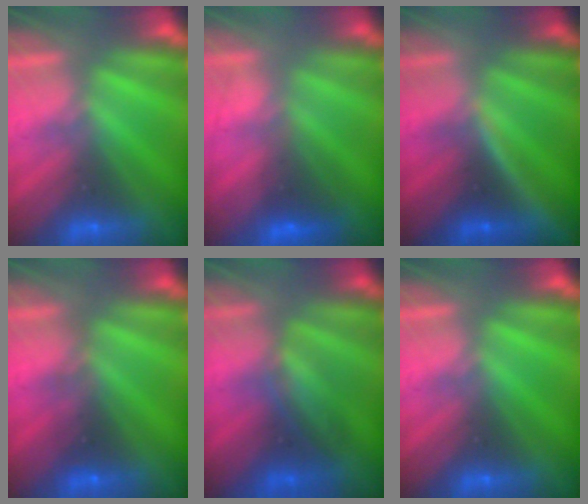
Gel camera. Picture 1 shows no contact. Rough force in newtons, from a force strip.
{"total": 3.3}
{"total": 3.8}
{"total": 2.3}
{"total": 4.0}
{"total": 0.0}